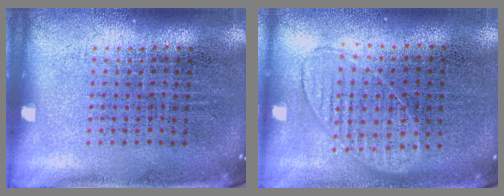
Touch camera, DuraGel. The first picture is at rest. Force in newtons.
{"total": 0.8, "press": 0.8, "slide": 0.3}